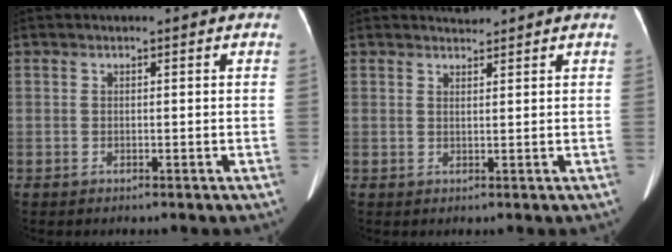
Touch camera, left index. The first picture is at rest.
{"total": 1.4, "force": [1.4, -0.1, -0.2], "torque": [-0.001, 0.000, 0.025]}